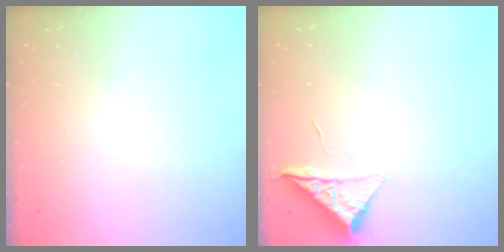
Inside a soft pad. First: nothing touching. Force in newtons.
{"total": 6.5, "press": 6.5, "slide": 0.3}